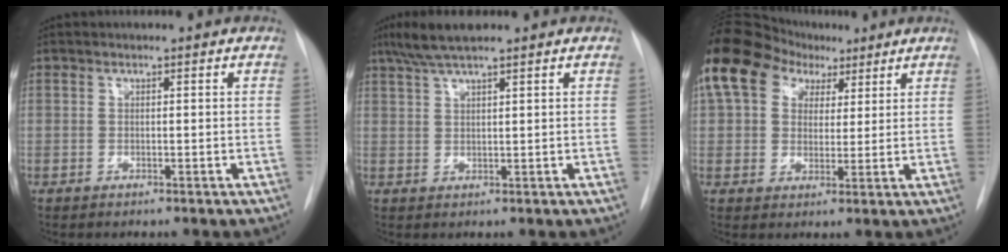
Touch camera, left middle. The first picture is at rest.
{"total": 5.5, "force": [4.3, 0.3, 3.5], "torque": [-0.074, 0.017, 0.082]}
{"total": 14.9, "force": [7.7, 10.3, 7.5], "torque": [-0.167, 0.067, 0.138]}